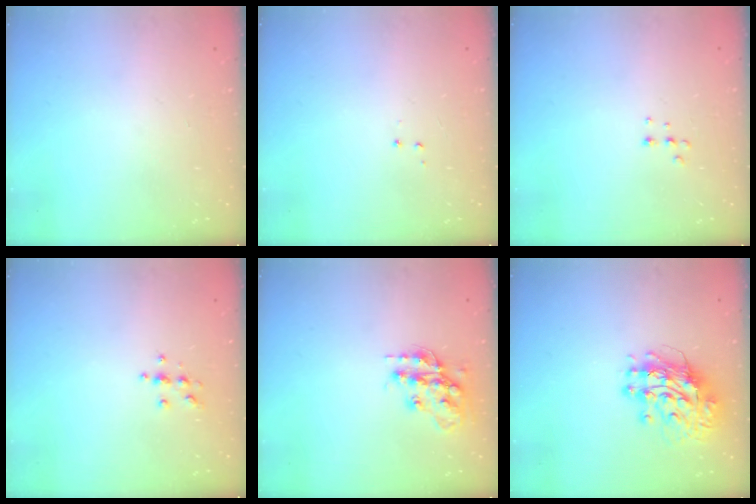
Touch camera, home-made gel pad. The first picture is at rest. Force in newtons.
{"total": 3.5, "press": 3.5, "slide": 0.5}
{"total": 4.5, "press": 4.4, "slide": 0.7}
{"total": 4.5, "press": 4.4, "slide": 0.6}
{"total": 15.4, "press": 15.4, "slide": 1.0}
{"total": 12.0, "press": 11.9, "slide": 1.7}